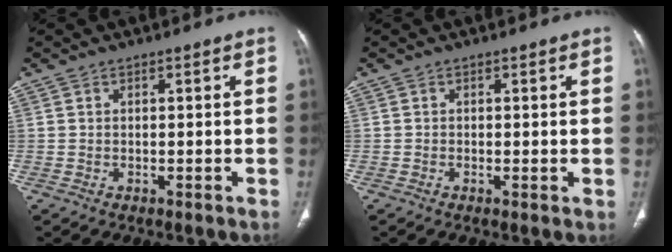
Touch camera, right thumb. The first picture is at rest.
{"total": 0.7, "force": [-0.1, 0.2, 0.7], "torque": [-0.015, -0.004, -0.004]}